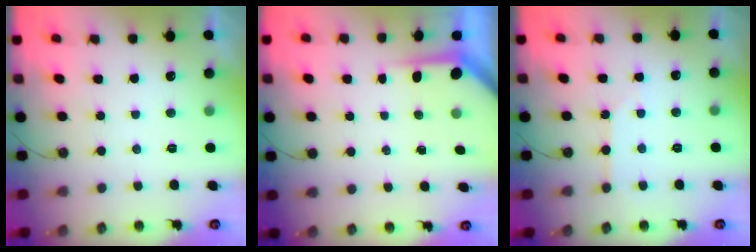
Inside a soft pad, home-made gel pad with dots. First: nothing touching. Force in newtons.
{"total": 3.6, "press": 3.6, "slide": 0.4}
{"total": 2.5, "press": 2.4, "slide": 0.4}